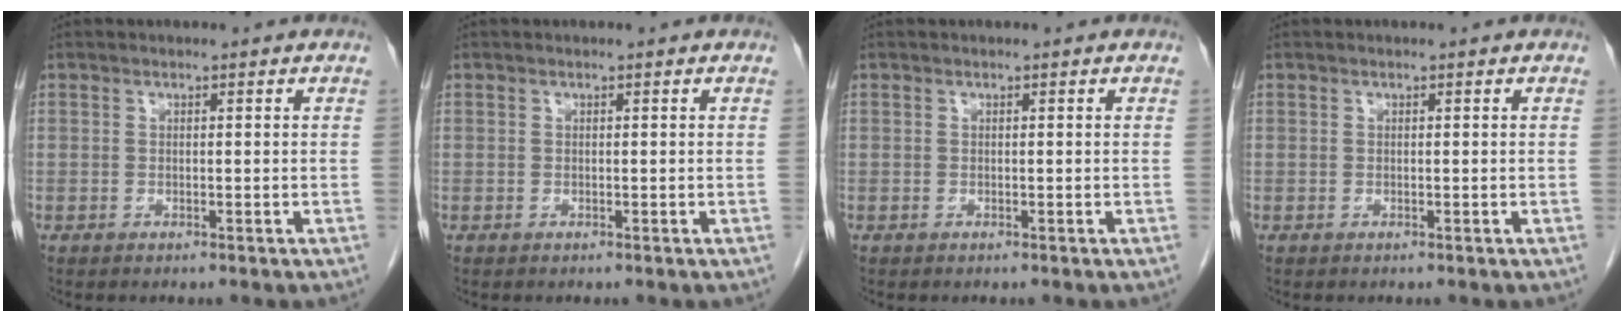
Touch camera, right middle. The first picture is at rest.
{"total": 0.0}
{"total": 0.0}
{"total": 0.0}